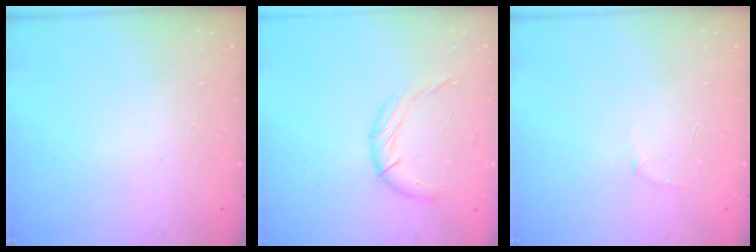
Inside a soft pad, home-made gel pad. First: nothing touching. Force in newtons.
{"total": 10.0, "press": 10.0, "slide": 0.9}
{"total": 3.9, "press": 3.7, "slide": 1.2}